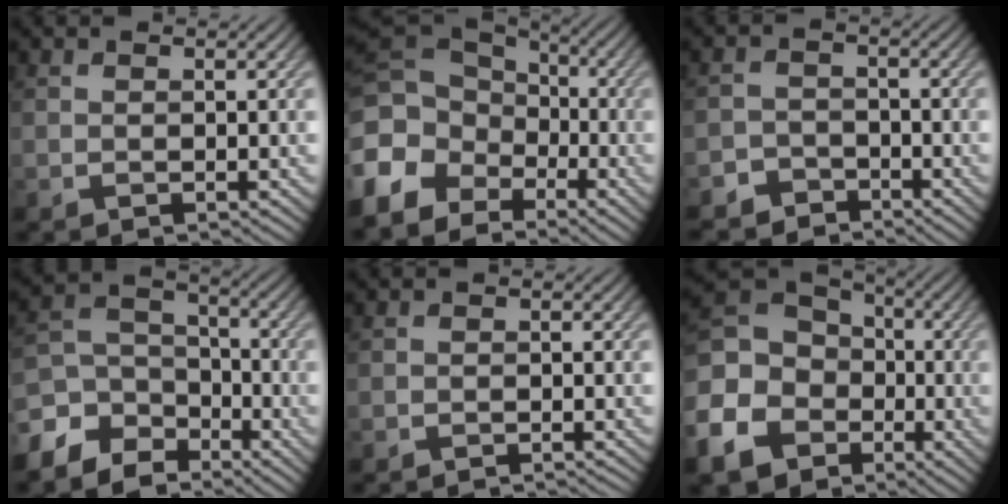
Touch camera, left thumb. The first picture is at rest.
{"total": 12.9, "force": [-5.3, 9.7, 6.6], "torque": [-0.197, -0.022, -0.102]}
{"total": 3.4, "force": [-2.9, 1.8, 0.2], "torque": [0.004, 0.003, -0.059]}
{"total": 8.6, "force": [-6.2, 5.2, 3.1], "torque": [-0.091, -0.013, -0.127]}
{"total": 1.4, "force": [-1.4, 0.0, 0.1], "torque": [0.001, -0.001, -0.024]}
{"total": 15.9, "force": [-5.6, 12.8, 7.6], "torque": [-0.243, -0.037, -0.105]}